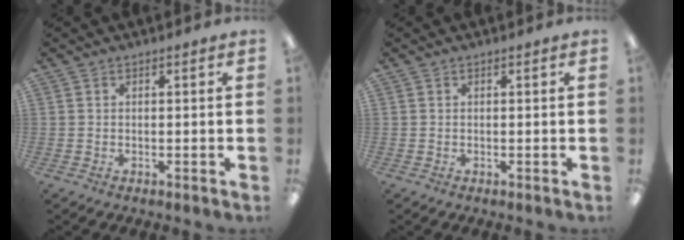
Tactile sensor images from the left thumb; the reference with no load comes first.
{"total": 0.0}